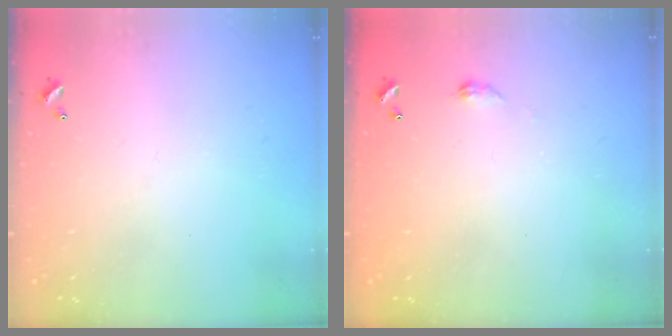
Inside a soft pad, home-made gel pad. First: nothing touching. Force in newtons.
{"total": 2.8, "press": 2.7, "slide": 0.5}